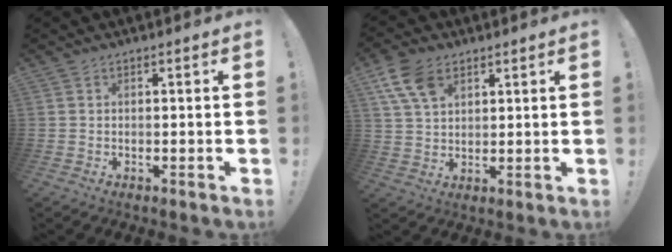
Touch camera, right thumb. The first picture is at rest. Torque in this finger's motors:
{"motor_torque": [0.55, 1.68, 0.31, -0.47, 0.00]}